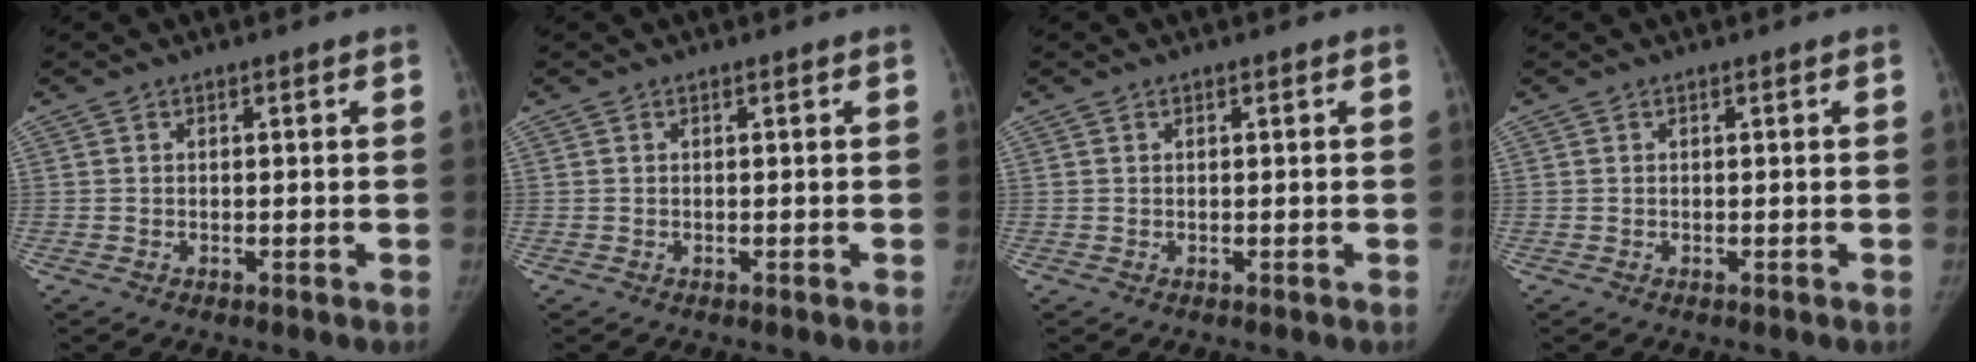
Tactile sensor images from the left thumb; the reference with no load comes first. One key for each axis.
{"total": 0.0}
{"total": 0.0}
{"total": 0.0}